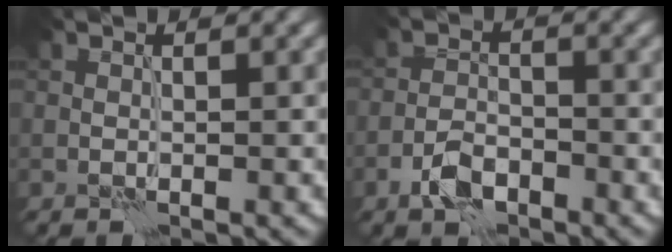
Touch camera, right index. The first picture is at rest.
{"total": 2.9, "force": [-1.9, 1.4, 1.7], "torque": [-0.028, 0.006, -0.041]}